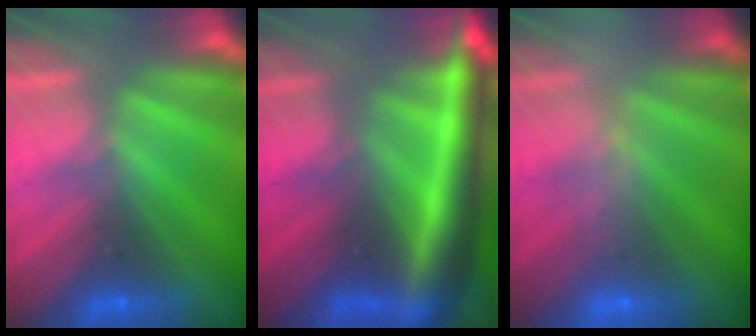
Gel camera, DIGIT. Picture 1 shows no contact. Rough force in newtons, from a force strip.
{"total": 8.6}
{"total": 2.5}